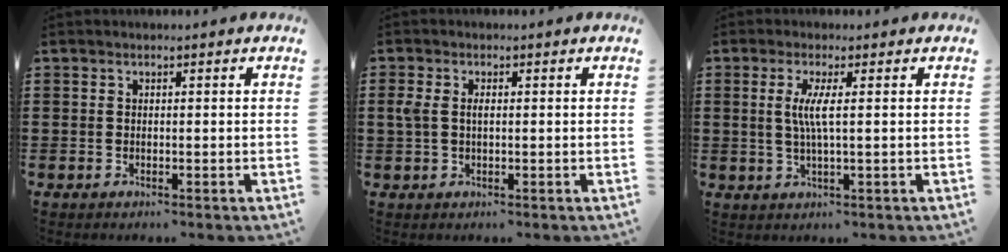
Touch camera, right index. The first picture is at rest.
{"total": 2.4, "force": [0.3, 1.3, 2.0], "torque": [-0.057, 0.001, -0.001]}
{"total": 4.0, "force": [0.4, 0.0, 4.0], "torque": [-0.085, -0.009, 0.003]}